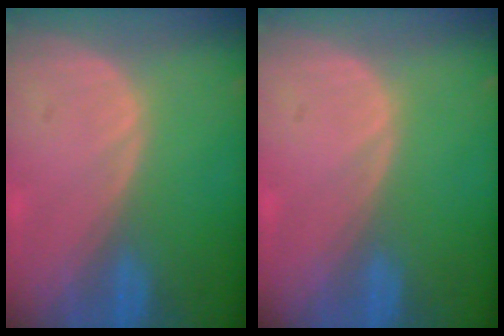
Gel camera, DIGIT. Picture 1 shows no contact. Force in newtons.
{"total": 0.0}